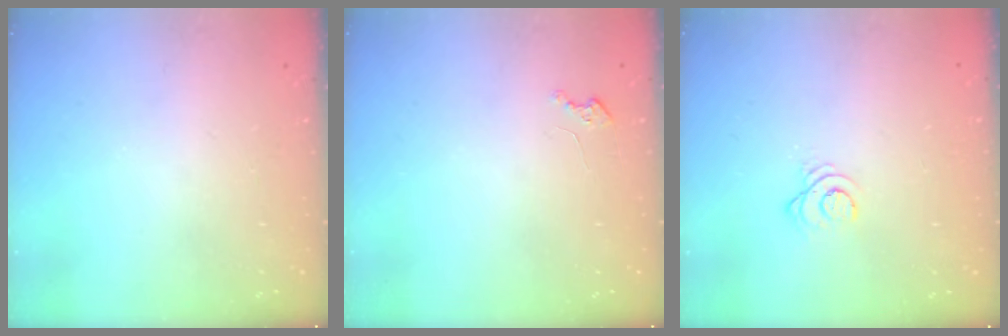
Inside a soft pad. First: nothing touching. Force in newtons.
{"total": 1.9, "press": 1.9, "slide": 0.3}
{"total": 3.1, "press": 3.1, "slide": 0.4}